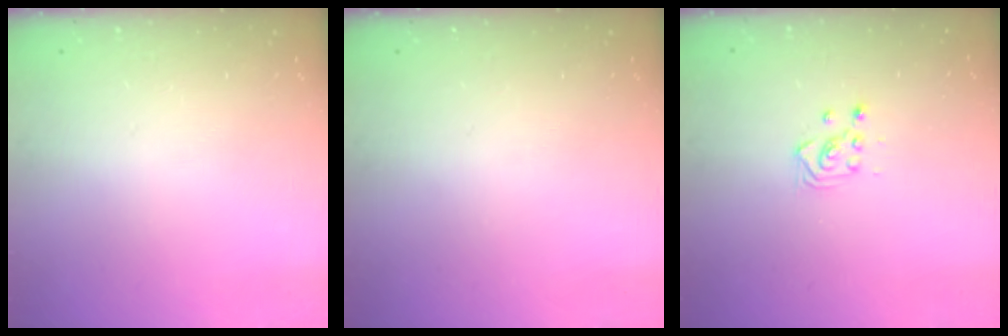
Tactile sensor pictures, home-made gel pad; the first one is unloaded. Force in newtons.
{"total": 0.0}
{"total": 3.0, "press": 3.0, "slide": 0.5}